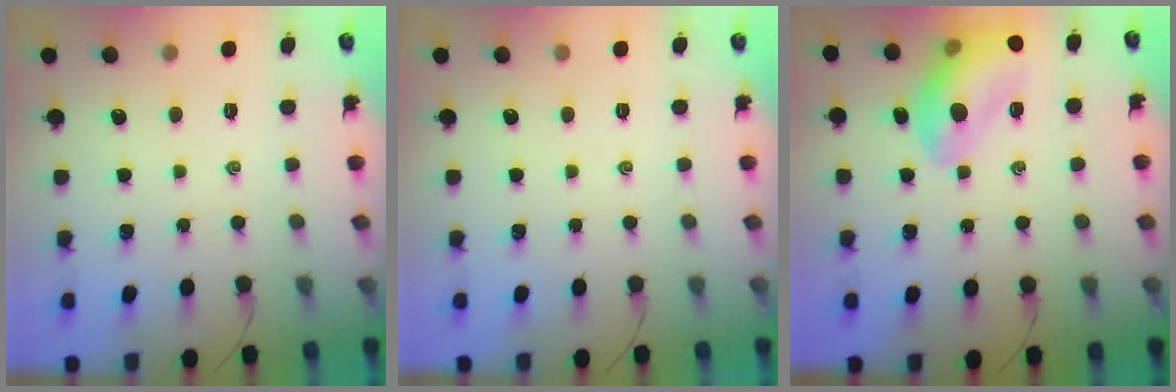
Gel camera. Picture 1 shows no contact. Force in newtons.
{"total": 0.0}
{"total": 16.6, "press": 16.4, "slide": 2.3}